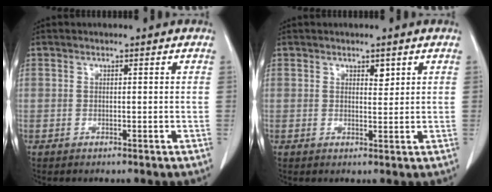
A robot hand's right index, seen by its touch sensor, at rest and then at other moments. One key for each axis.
{"total": 1.6, "fx": 1.0, "fy": 0.7, "fz": 1.0, "tx": -0.014, "ty": -0.004, "tz": 0.016}